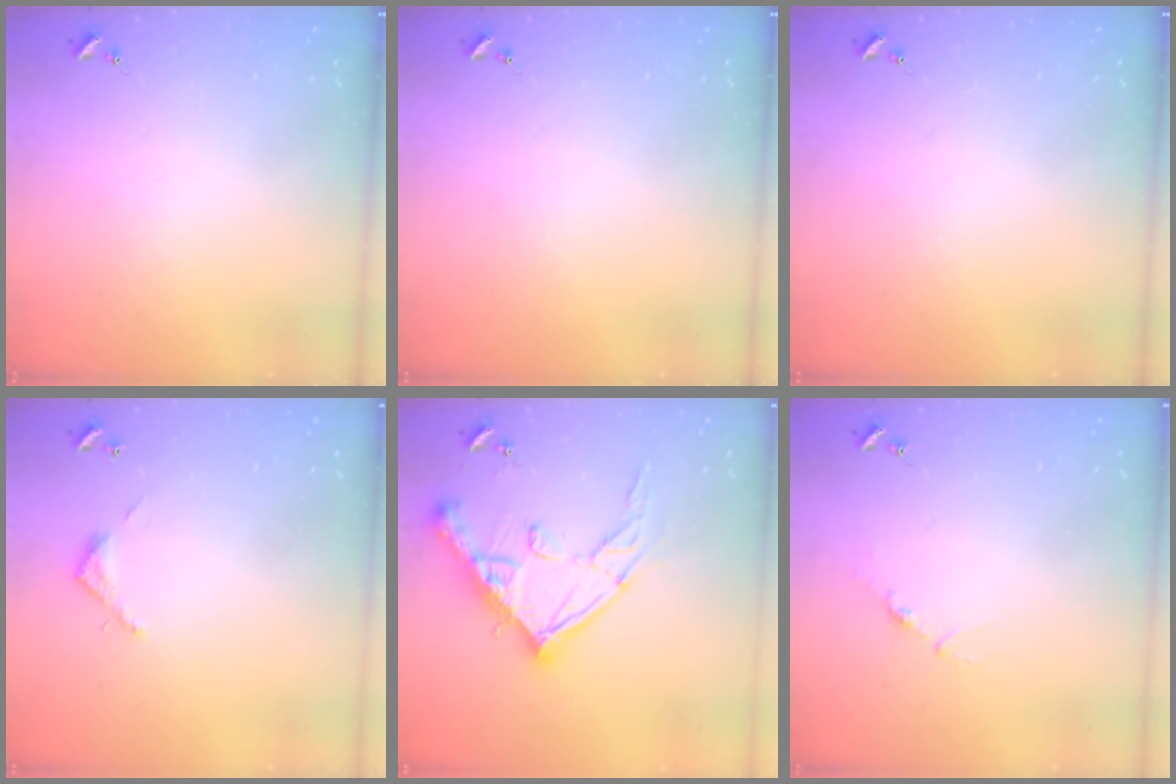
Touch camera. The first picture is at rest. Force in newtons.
{"total": 0.0}
{"total": 0.0}
{"total": 3.2, "press": 3.2, "slide": 0.2}
{"total": 19.6, "press": 19.5, "slide": 2.0}
{"total": 3.4, "press": 3.4, "slide": 0.4}